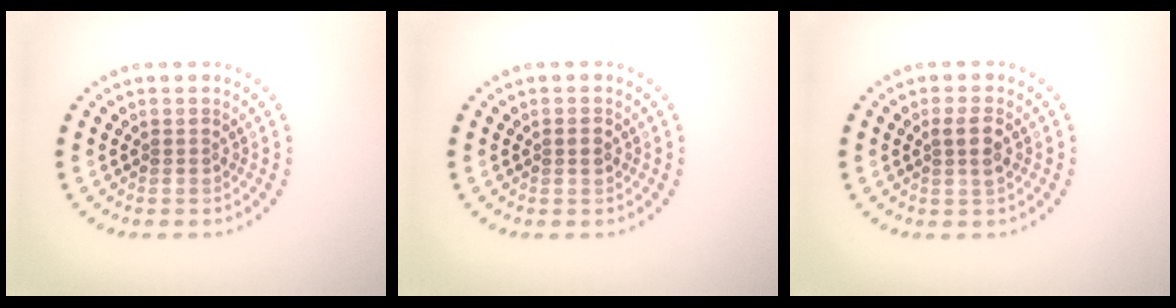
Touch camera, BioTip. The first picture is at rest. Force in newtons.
{"total": 1.1, "press": 1.1, "slide": 0.1}
{"total": 1.8, "press": 1.7, "slide": 0.6}